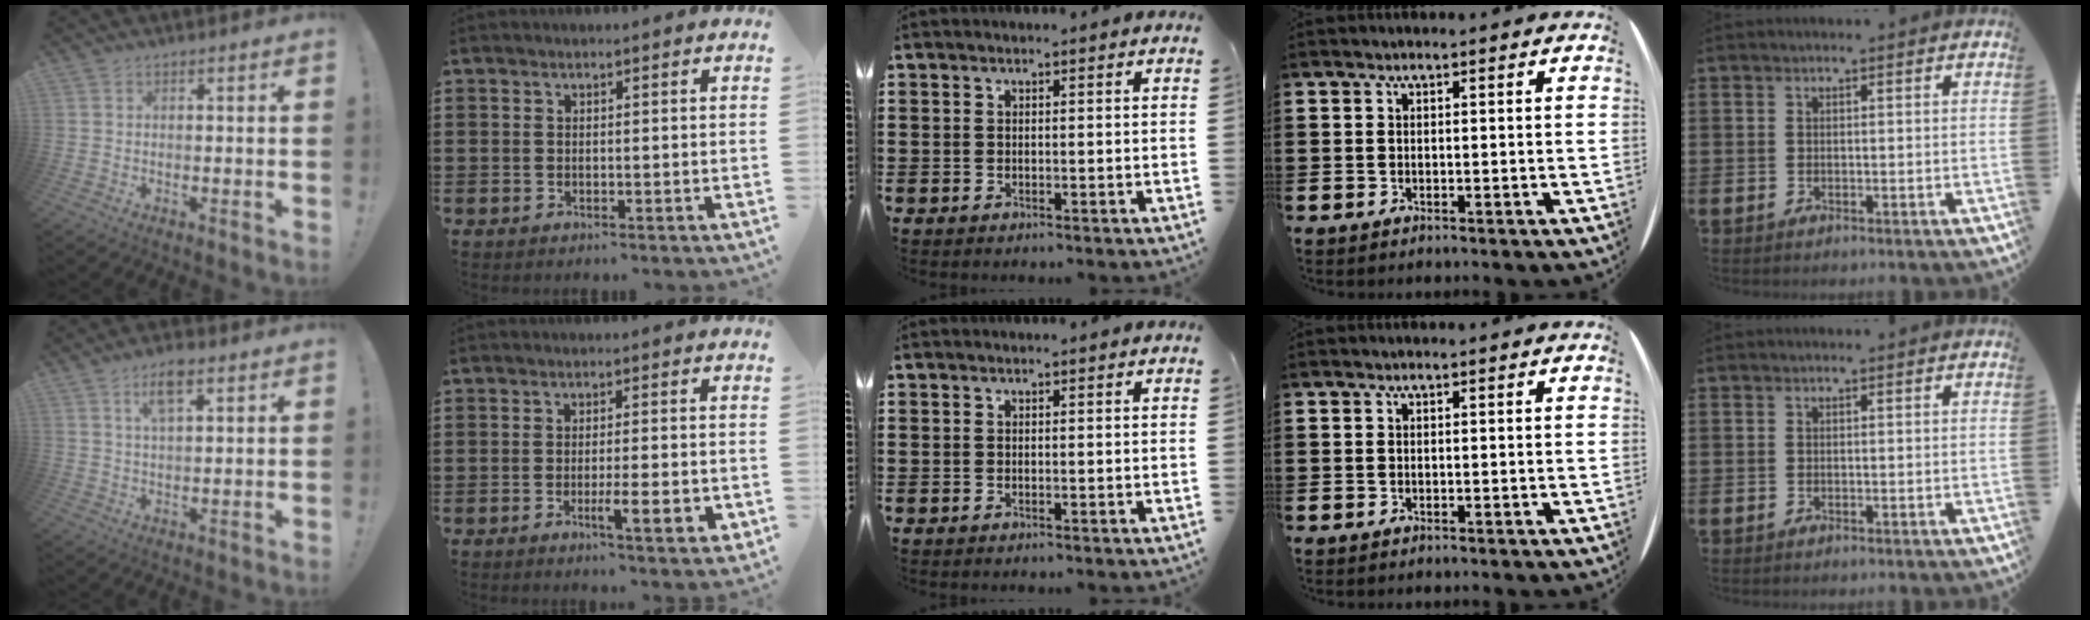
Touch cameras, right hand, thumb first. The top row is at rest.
{"thumb": {"total": 6.7, "force": [3.2, 2.4, 5.3], "torque": [-0.093, 0.000, 0.054]}, "index": {"total": 5.9, "force": [-2.0, 0.8, 5.5], "torque": [-0.093, -0.013, -0.033]}}